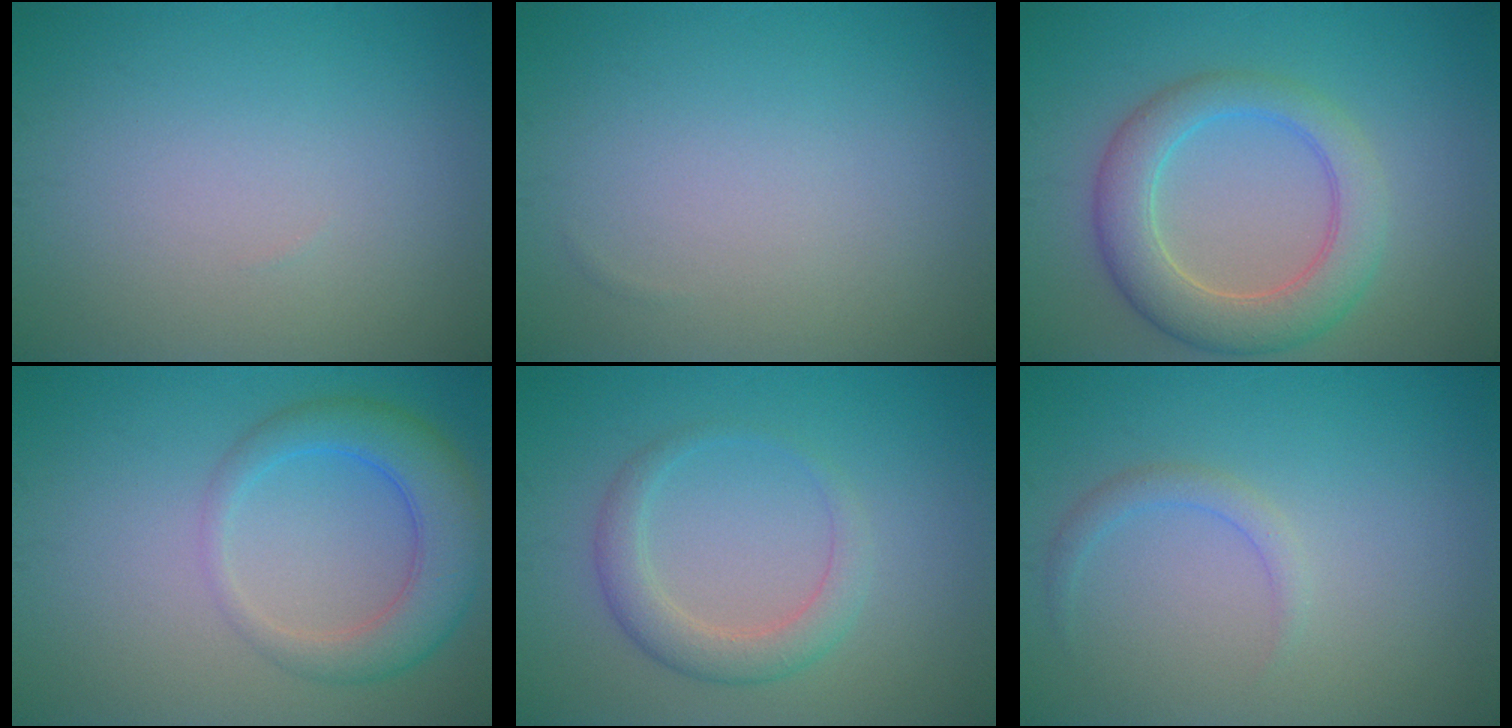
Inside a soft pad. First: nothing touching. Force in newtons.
{"total": 0.0}
{"total": 5.7, "press": 5.7, "slide": 0.5}
{"total": 5.1, "press": 5.1, "slide": 0.3}
{"total": 3.0, "press": 3.0, "slide": 0.1}
{"total": 1.3, "press": 1.3, "slide": 0.1}